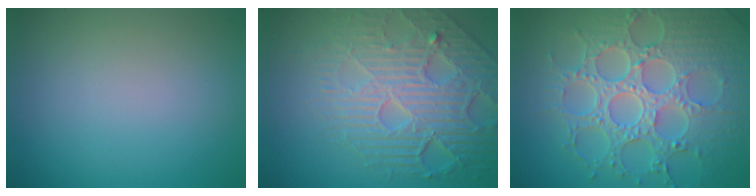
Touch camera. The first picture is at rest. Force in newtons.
{"total": 7.6, "press": 5.7, "slide": 5.1}
{"total": 8.8, "press": 6.6, "slide": 5.8}